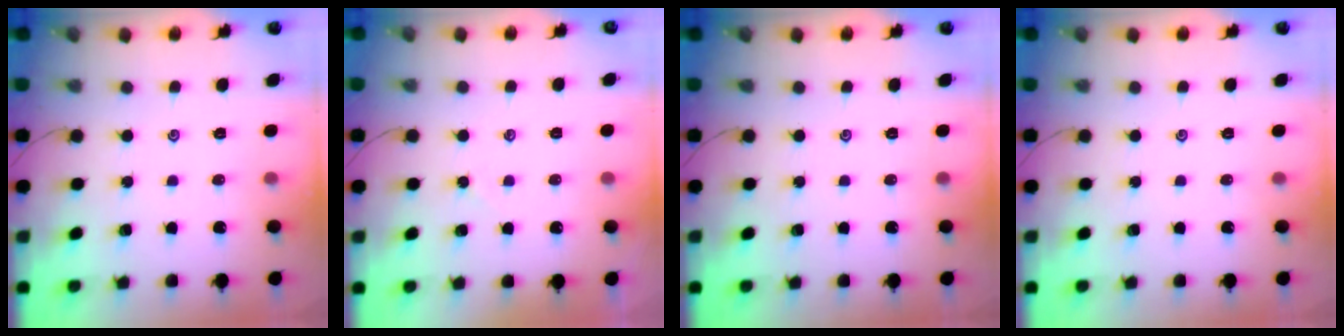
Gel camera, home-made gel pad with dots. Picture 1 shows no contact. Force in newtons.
{"total": 1.7, "press": 1.7, "slide": 0.3}
{"total": 0.0}
{"total": 0.0}